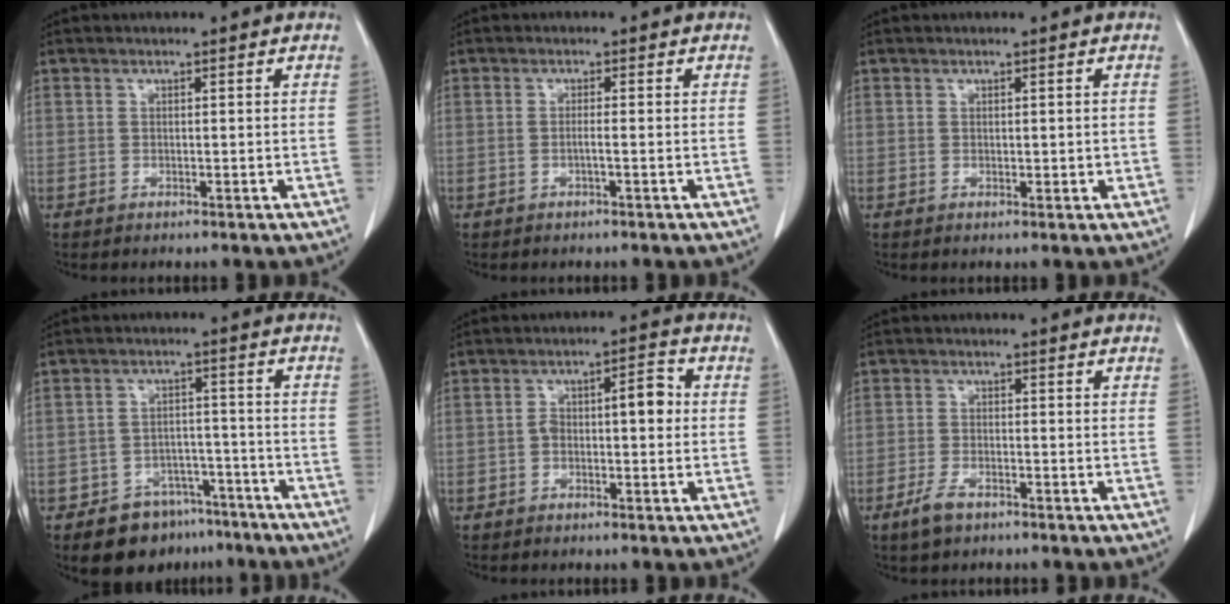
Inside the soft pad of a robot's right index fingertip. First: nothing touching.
{"total": 1.0, "force": [-0.3, -0.1, 0.9], "torque": [-0.016, 0.001, -0.006]}
{"total": 1.3, "force": [0.1, 0.7, 1.0], "torque": [-0.014, -0.002, 0.005]}
{"total": 8.2, "force": [-5.8, 5.5, 1.5], "torque": [-0.006, 0.028, -0.081]}
{"total": 5.6, "force": [0.0, 2.2, 5.2], "torque": [-0.083, 0.031, -0.001]}
{"total": 3.4, "force": [-2.3, 1.3, 2.1], "torque": [-0.049, -0.002, -0.041]}